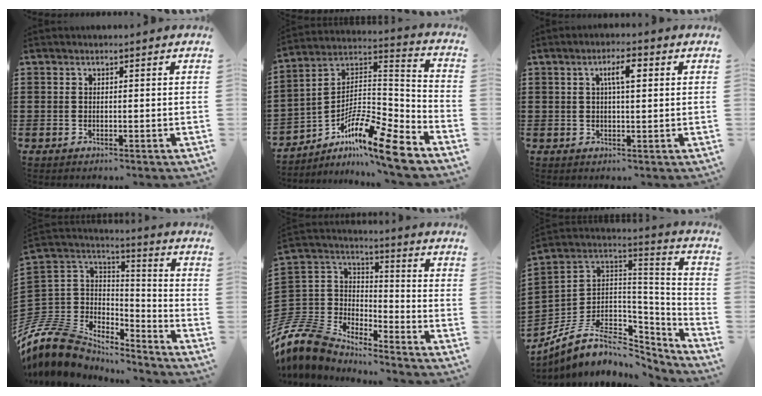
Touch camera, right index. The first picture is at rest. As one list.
[{"total": 10.9, "force": [-7.4, 2.0, 7.7], "torque": [-0.145, -0.004, -0.147]}, {"total": 3.7, "force": [0.9, 0.9, 3.5], "torque": [-0.063, 0.007, 0.010]}, {"total": 11.0, "force": [-8.9, 5.8, 2.9], "torque": [-0.104, 0.009, -0.178]}, {"total": 8.9, "force": [-7.7, 3.9, 2.0], "torque": [-0.095, -0.008, -0.163]}, {"total": 9.6, "force": [-5.0, 5.9, 5.6], "torque": [-0.132, -0.004, -0.091]}]